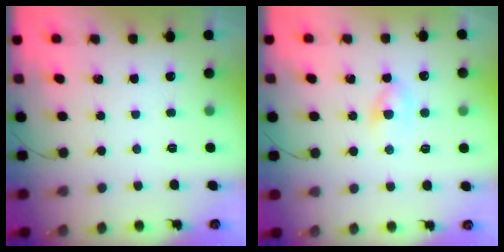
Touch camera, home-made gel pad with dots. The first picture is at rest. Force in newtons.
{"total": 3.7, "press": 3.5, "slide": 1.2}